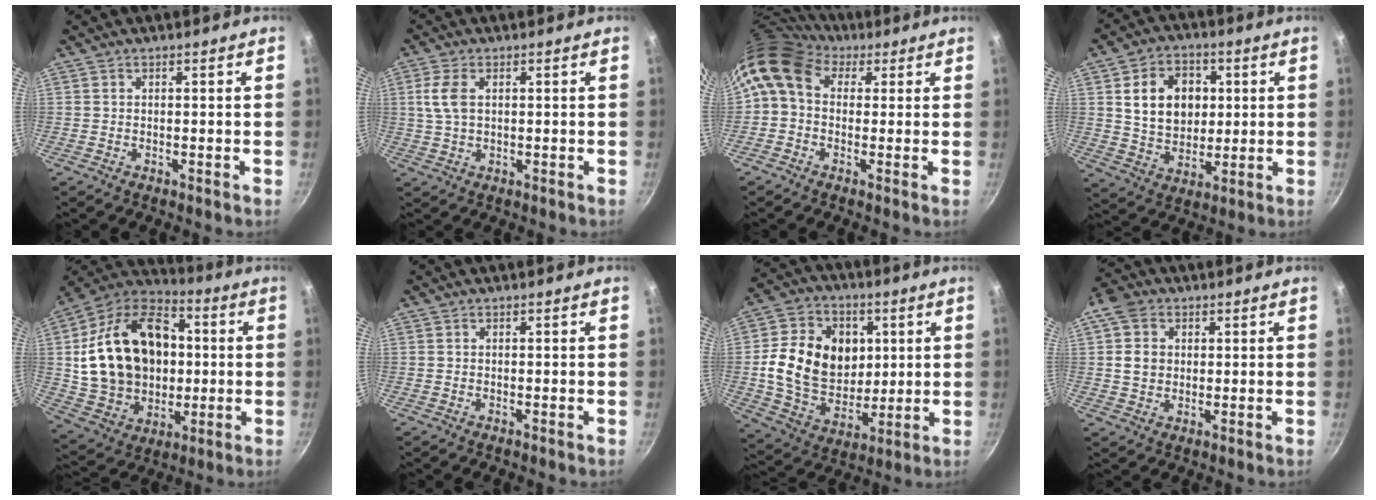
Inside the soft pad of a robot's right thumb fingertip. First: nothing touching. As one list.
[{"total": 5.1, "force": [1.3, 3.0, 3.9], "torque": [-0.082, 0.002, 0.024]}, {"total": 10.4, "force": [3.4, 7.7, 6.1], "torque": [-0.102, 0.018, 0.038]}, {"total": 13.0, "force": [2.8, 10.0, 7.8], "torque": [-0.101, -0.004, 0.049]}, {"total": 26.6, "force": [2.2, 19.4, 18.0], "torque": [-0.288, 0.028, 0.046]}, {"total": 0.0}, {"total": 18.9, "force": [2.8, 14.6, 11.5], "torque": [-0.179, -0.004, 0.054]}, {"total": 6.9, "force": [1.4, 5.6, 3.7], "torque": [-0.046, 0.005, 0.019]}]